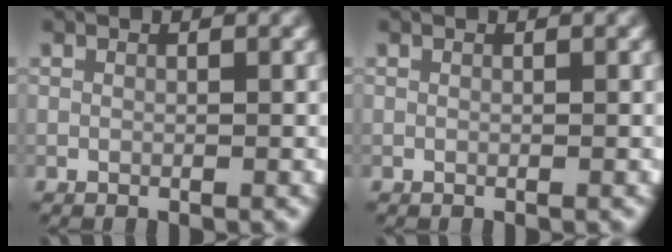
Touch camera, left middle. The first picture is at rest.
{"total": 0.0}